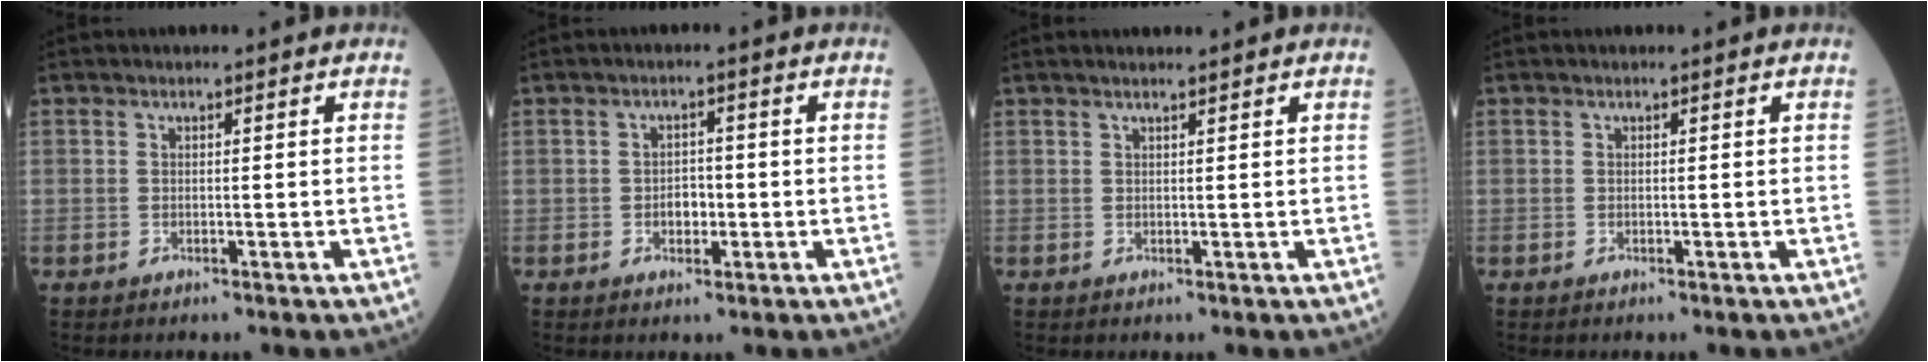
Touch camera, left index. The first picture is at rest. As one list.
[{"total": 2.6, "force": [-0.6, 1.6, 1.9], "torque": [-0.026, 0.005, -0.009]}, {"total": 2.3, "force": [2.0, 0.0, 1.2], "torque": [-0.015, 0.015, 0.032]}, {"total": 0.0}]